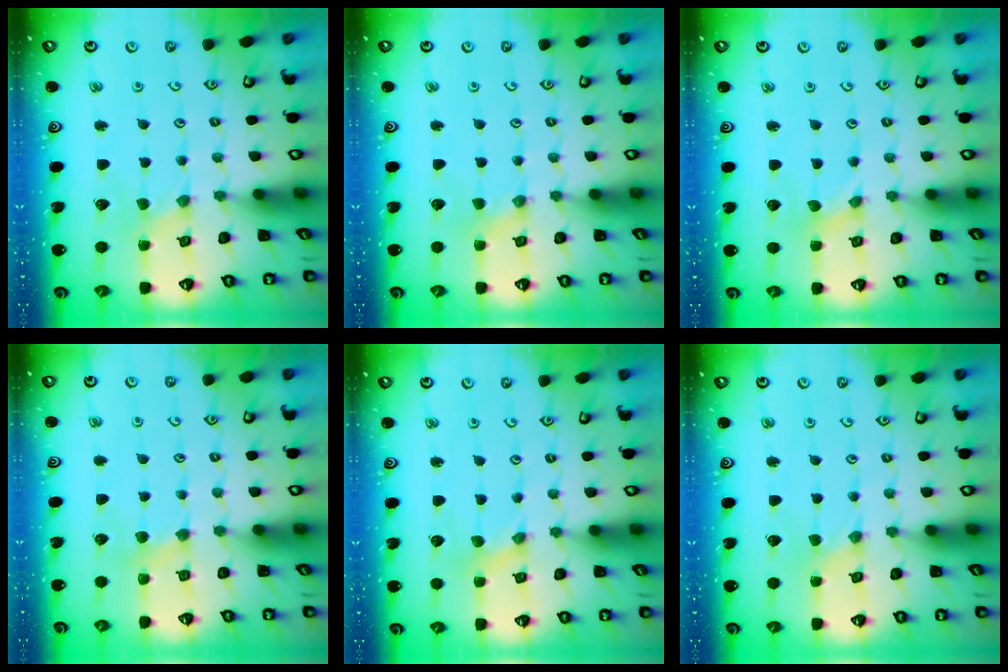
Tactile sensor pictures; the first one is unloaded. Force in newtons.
{"total": 2.0, "press": 2.0, "slide": 0.4}
{"total": 0.0}
{"total": 3.8, "press": 3.7, "slide": 0.7}
{"total": 0.6, "press": 0.5, "slide": 0.1}
{"total": 0.0}